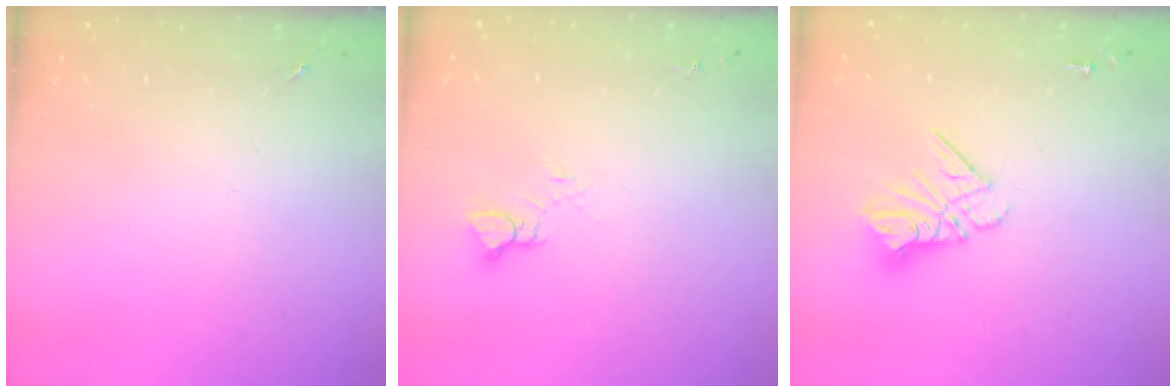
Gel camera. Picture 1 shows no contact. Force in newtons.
{"total": 5.3, "press": 5.3, "slide": 0.5}
{"total": 10.7, "press": 10.7, "slide": 1.0}